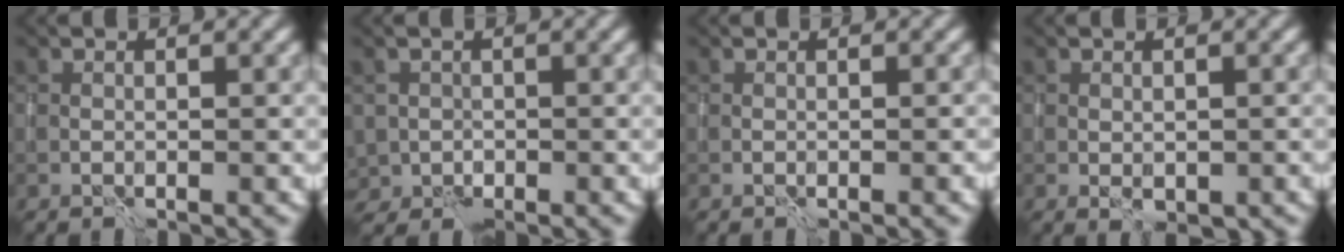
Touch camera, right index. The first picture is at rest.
{"total": 3.4, "force": [-1.8, 2.8, 0.4], "torque": [0.014, -0.005, -0.034]}
{"total": 0.8, "force": [-0.4, 0.2, 0.7], "torque": [-0.007, 0.005, -0.003]}
{"total": 1.7, "force": [-0.4, 1.2, 1.1], "torque": [-0.016, -0.007, 0.000]}